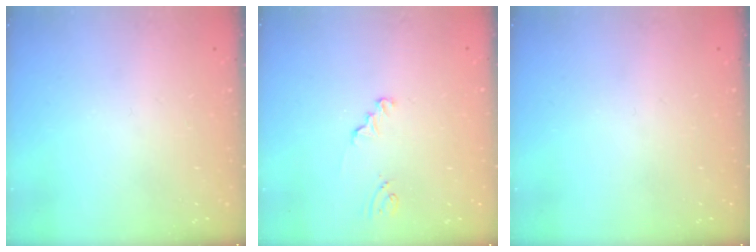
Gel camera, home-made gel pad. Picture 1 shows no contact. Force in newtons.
{"total": 1.4, "press": 1.4, "slide": 0.1}
{"total": 0.0}